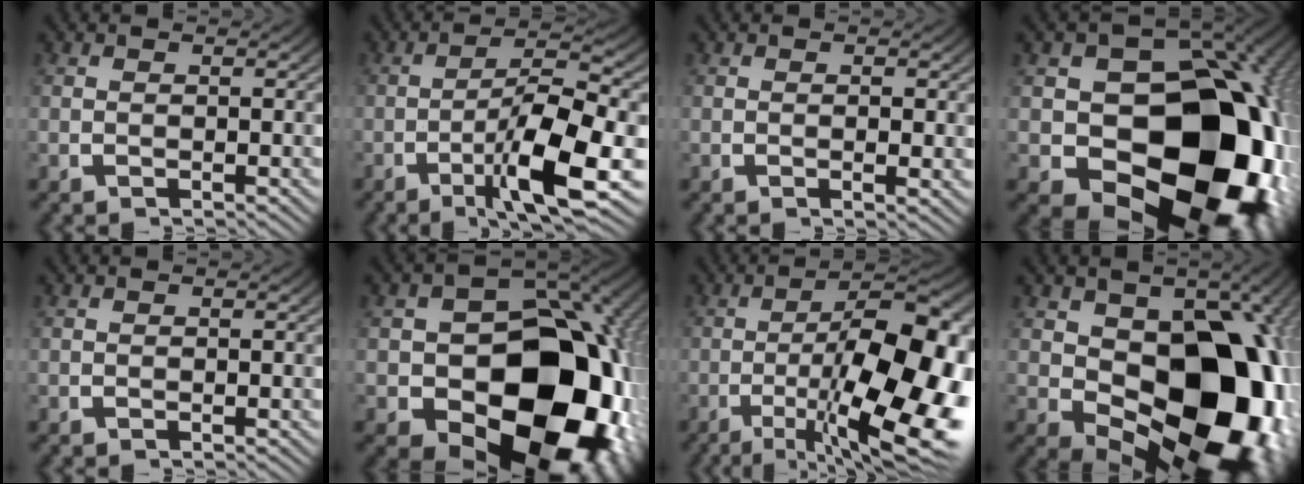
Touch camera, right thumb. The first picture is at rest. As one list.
[{"total": 8.1, "force": [-2.6, 2.5, 7.3], "torque": [-0.132, -0.013, -0.044]}, {"total": 0.8, "force": [0.1, 0.2, 0.8], "torque": [-0.012, -0.003, 0.000]}, {"total": 30.6, "force": [-4.5, 20.5, 22.2], "torque": [-0.350, -0.087, -0.038]}, {"total": 0.0}, {"total": 25.8, "force": [-4.3, 16.6, 19.2], "torque": [-0.312, -0.085, -0.028]}, {"total": 16.6, "force": [-3.8, 7.8, 14.1], "torque": [-0.220, -0.043, -0.038]}, {"total": 22.6, "force": [-2.8, 14.5, 17.1], "torque": [-0.279, -0.078, -0.007]}]